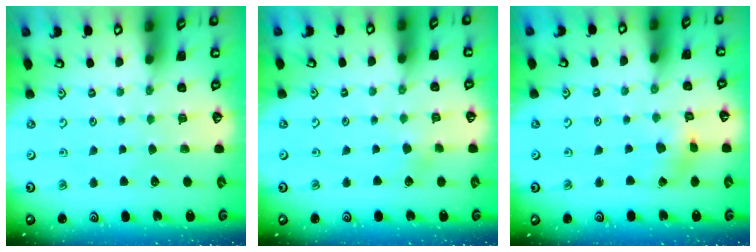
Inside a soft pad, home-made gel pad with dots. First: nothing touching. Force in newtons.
{"total": 2.1, "press": 2.1, "slide": 0.3}
{"total": 3.5, "press": 3.5, "slide": 0.4}